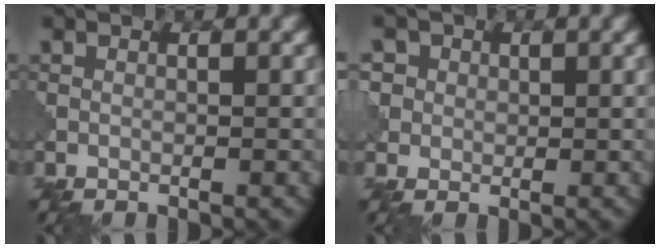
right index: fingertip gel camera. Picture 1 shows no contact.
{"total": 1.9, "force": [0.6, 1.7, -0.6], "torque": [0.003, 0.000, 0.007]}